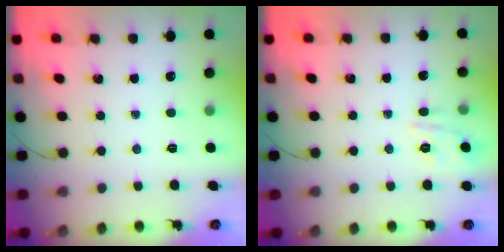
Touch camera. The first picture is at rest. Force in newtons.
{"total": 2.4, "press": 2.0, "slide": 1.3}